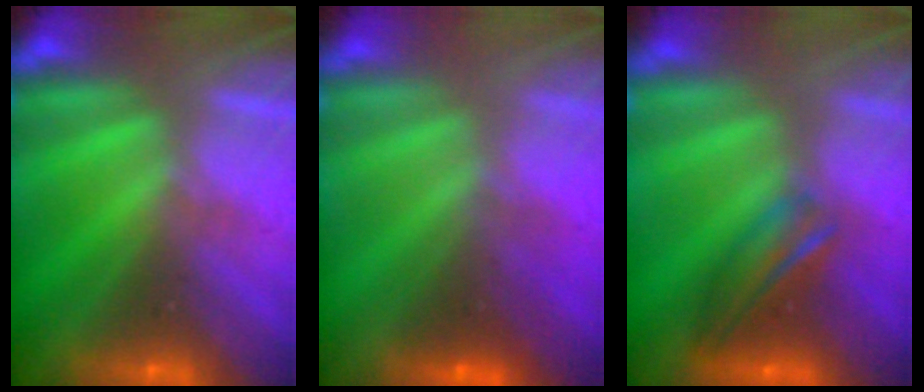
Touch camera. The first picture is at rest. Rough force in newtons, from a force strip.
{"total": 1.8}
{"total": 5.8}